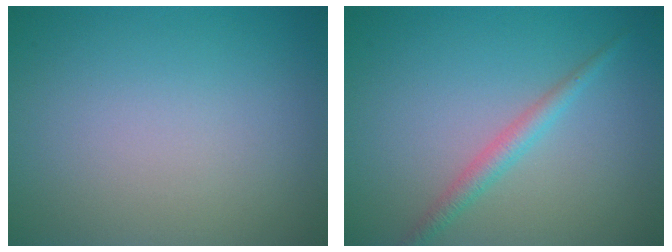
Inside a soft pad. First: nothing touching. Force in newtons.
{"total": 1.9, "press": 1.9, "slide": 0.1}